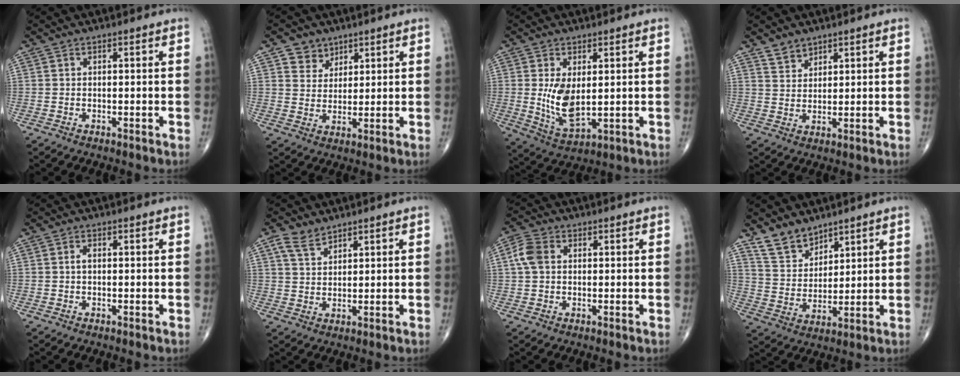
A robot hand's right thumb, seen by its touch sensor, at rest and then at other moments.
{"total": 4.7, "force": [3.0, 3.6, 0.5], "torque": [0.013, -0.021, 0.054]}
{"total": 8.5, "force": [0.9, 4.3, 7.3], "torque": [-0.130, -0.023, 0.032]}
{"total": 3.4, "force": [2.8, 1.9, 0.6], "torque": [0.007, -0.018, 0.052]}
{"total": 0.9, "force": [0.0, 0.5, 0.7], "torque": [-0.011, 0.004, -0.001]}
{"total": 4.3, "force": [3.2, 2.2, 1.8], "torque": [-0.029, -0.014, 0.067]}
{"total": 4.7, "force": [0.9, 3.4, 3.1], "torque": [-0.067, 0.012, 0.012]}
{"total": 7.7, "force": [6.2, 4.0, 2.1], "torque": [-0.020, -0.041, 0.131]}